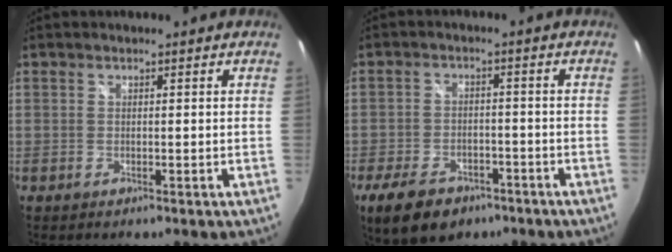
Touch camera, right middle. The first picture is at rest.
{"total": 11.8, "force": [-7.6, 6.7, 6.1], "torque": [-0.145, -0.010, -0.119]}